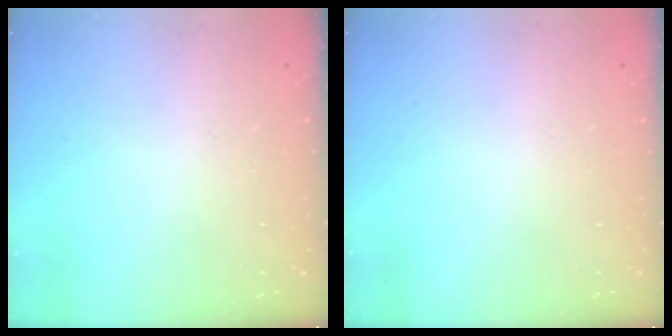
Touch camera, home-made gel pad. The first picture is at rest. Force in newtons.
{"total": 0.0}